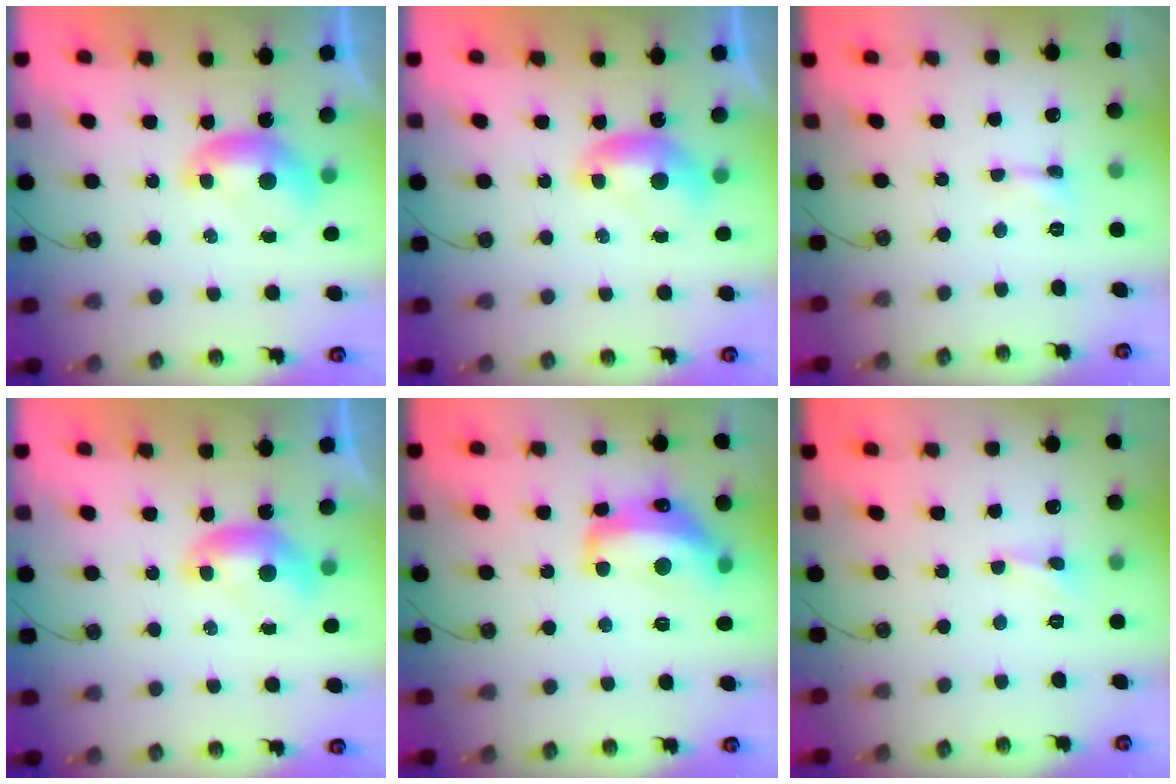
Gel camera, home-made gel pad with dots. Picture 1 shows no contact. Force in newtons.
{"total": 0.0}
{"total": 0.0}
{"total": 0.0}
{"total": 10.7, "press": 10.6, "slide": 1.5}
{"total": 0.9, "press": 0.8, "slide": 0.4}